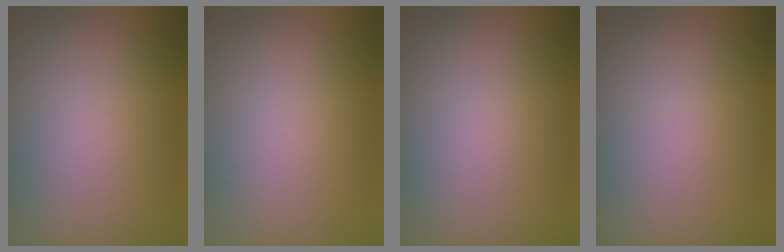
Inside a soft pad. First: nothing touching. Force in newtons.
{"total": 0.0}
{"total": 0.0}
{"total": 0.0}